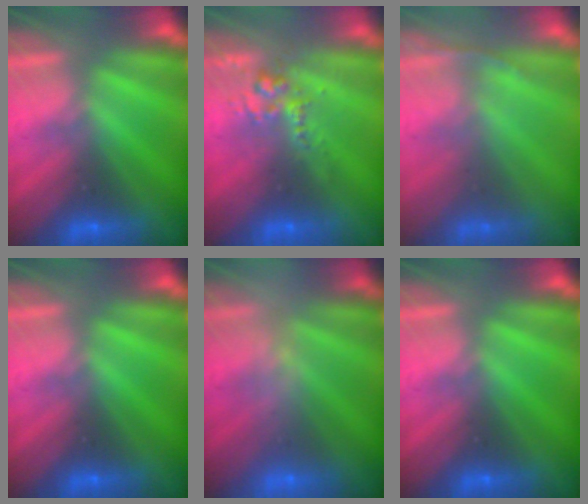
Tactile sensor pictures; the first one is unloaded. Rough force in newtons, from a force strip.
{"total": 2.6}
{"total": 1.2}
{"total": 0.0}
{"total": 2.5}
{"total": 0.0}